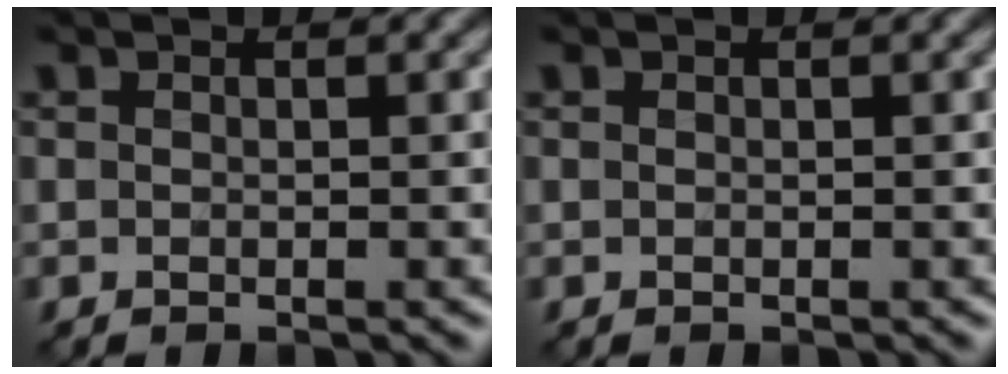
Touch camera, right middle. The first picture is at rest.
{"total": 0.0}